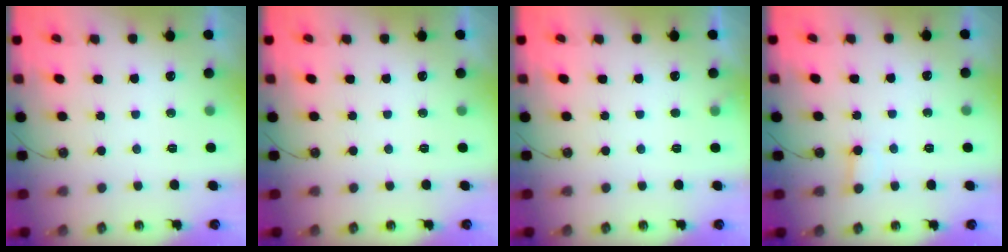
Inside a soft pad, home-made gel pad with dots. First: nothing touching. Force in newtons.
{"total": 0.0}
{"total": 2.6, "press": 2.6, "slide": 0.4}
{"total": 3.2, "press": 3.1, "slide": 0.6}